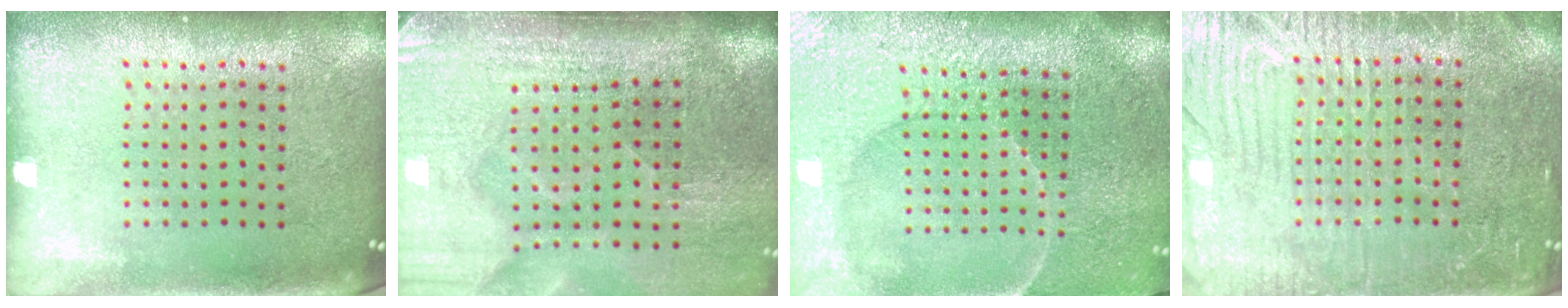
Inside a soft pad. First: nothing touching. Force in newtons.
{"total": 4.9, "press": 4.1, "slide": 2.7}
{"total": 3.9, "press": 3.6, "slide": 1.5}
{"total": 4.1, "press": 4.0, "slide": 1.1}